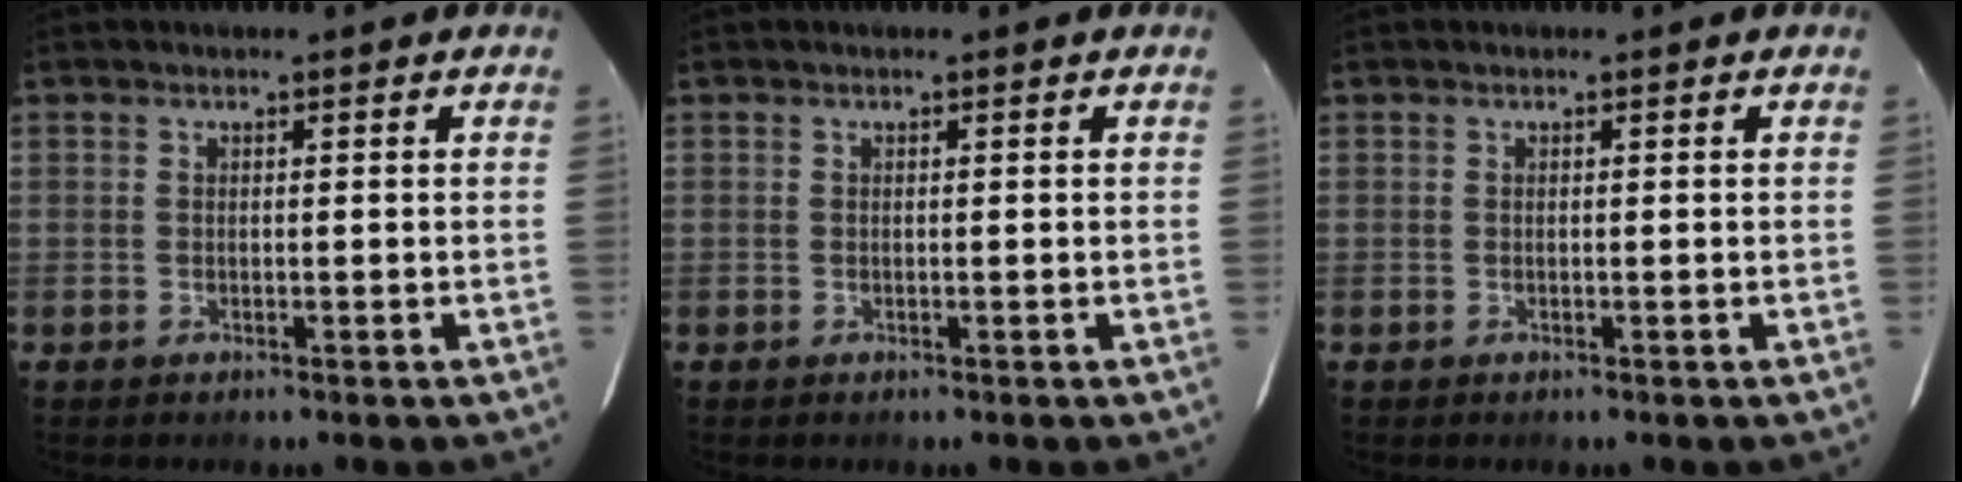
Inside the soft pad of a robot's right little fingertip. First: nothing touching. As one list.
[{"total": 0.0}, {"total": 0.0}]